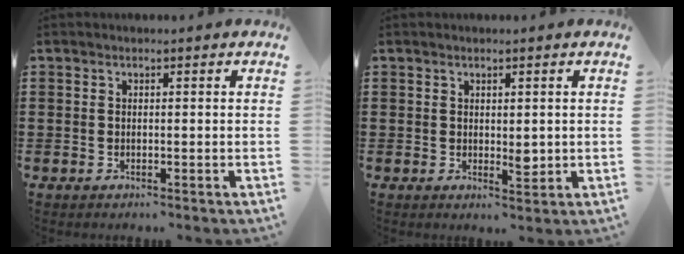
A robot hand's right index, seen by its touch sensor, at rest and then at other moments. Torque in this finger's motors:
{"motor_torque": [0.10, -0.03, 0.05, 0.00]}